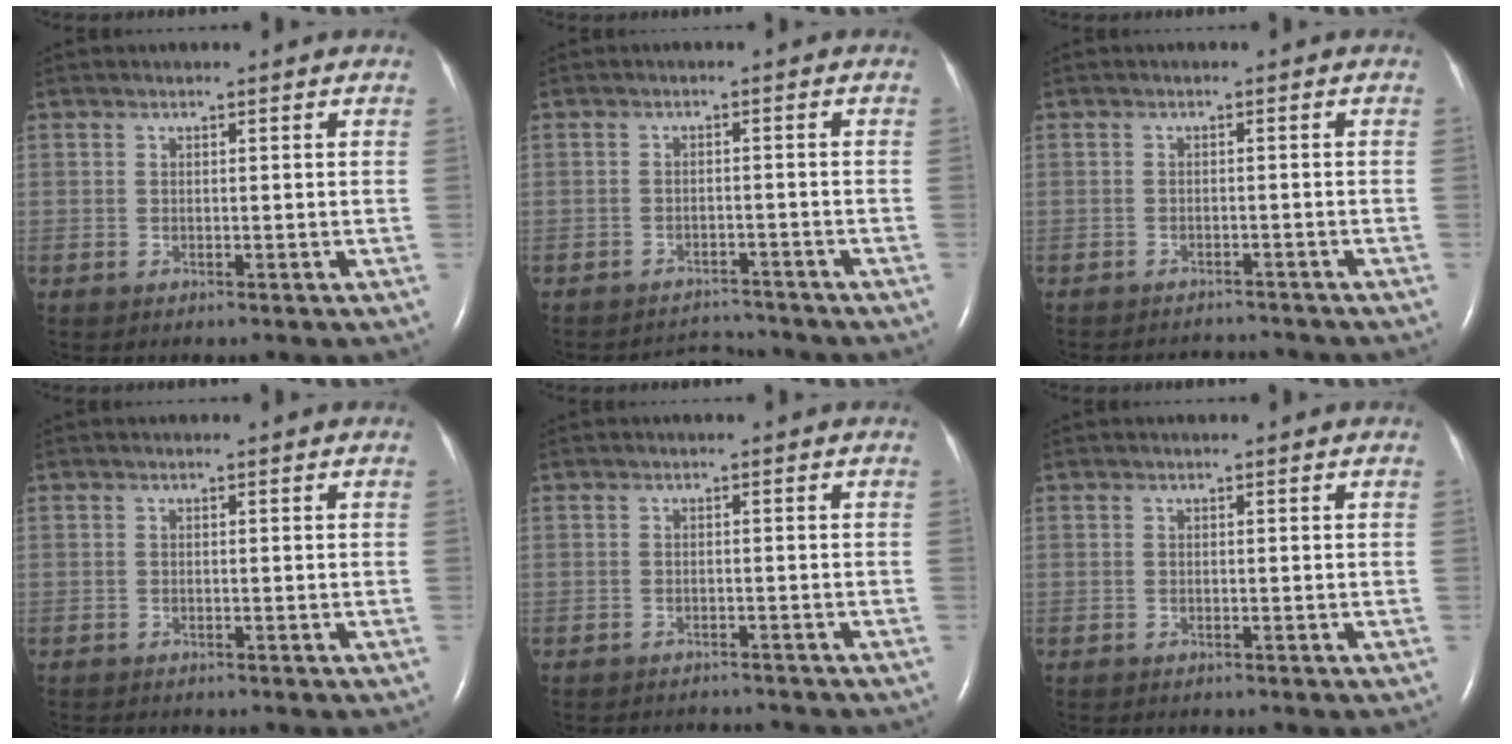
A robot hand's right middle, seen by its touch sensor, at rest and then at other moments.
{"total": 3.5, "force": [-3.3, 0.1, -1.2], "torque": [0.015, 0.001, -0.048]}
{"total": 3.8, "force": [-3.7, 0.4, -0.5], "torque": [0.006, -0.003, -0.051]}
{"total": 1.4, "force": [-1.3, 0.4, 0.4], "torque": [-0.011, -0.004, -0.016]}
{"total": 4.3, "force": [-4.2, 0.6, 0.1], "torque": [-0.001, -0.007, -0.055]}
{"total": 0.5, "force": [-0.5, 0.2, 0.1], "torque": [-0.010, -0.001, -0.007]}